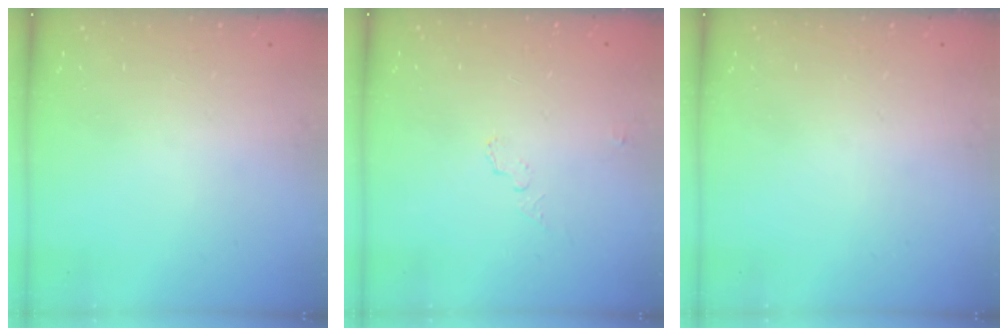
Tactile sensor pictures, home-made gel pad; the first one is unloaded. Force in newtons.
{"total": 4.1, "press": 3.7, "slide": 1.7}
{"total": 0.0}